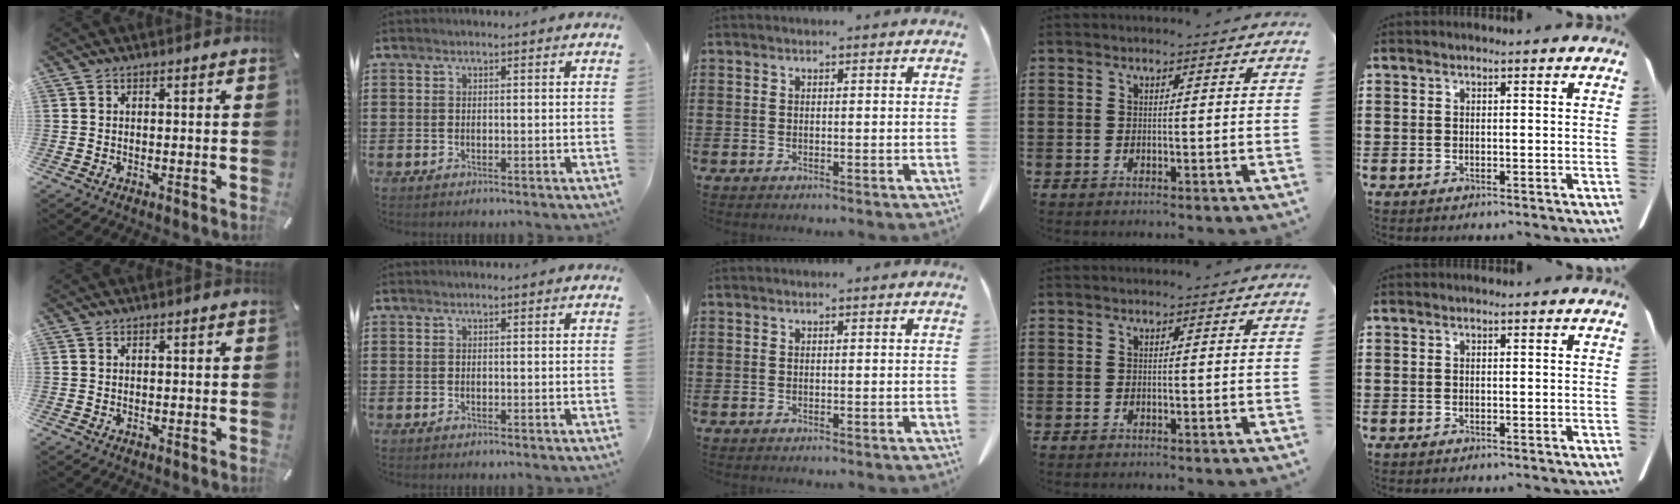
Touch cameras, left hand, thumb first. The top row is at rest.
{}